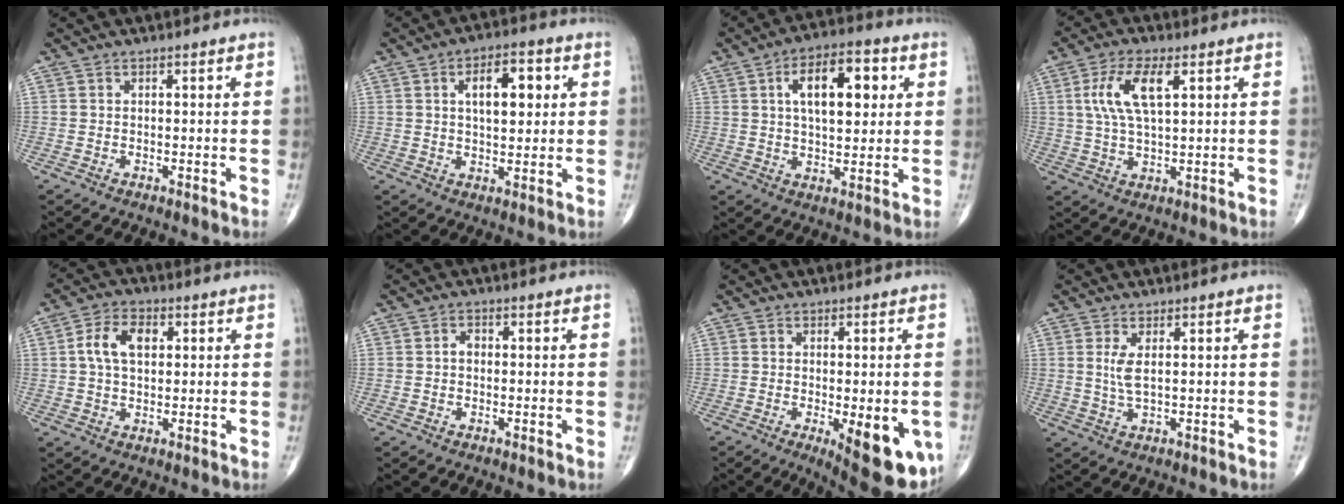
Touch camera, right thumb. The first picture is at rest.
{"total": 9.1, "force": [2.5, 4.4, 7.5], "torque": [-0.086, 0.001, 0.035]}
{"total": 13.1, "force": [3.6, 6.4, 10.8], "torque": [-0.144, 0.005, 0.054]}
{"total": 9.2, "force": [2.8, 3.5, 8.0], "torque": [-0.168, 0.001, 0.057]}
{"total": 7.2, "force": [1.5, 4.5, 5.4], "torque": [-0.096, 0.011, 0.023]}
{"total": 1.5, "force": [-0.1, 1.1, 1.0], "torque": [-0.009, 0.006, -0.005]}
{"total": 13.3, "force": [-4.3, 4.8, 11.7], "torque": [-0.118, -0.013, -0.045]}
{"total": 3.2, "force": [0.7, 0.8, 3.0], "torque": [-0.069, -0.008, 0.021]}